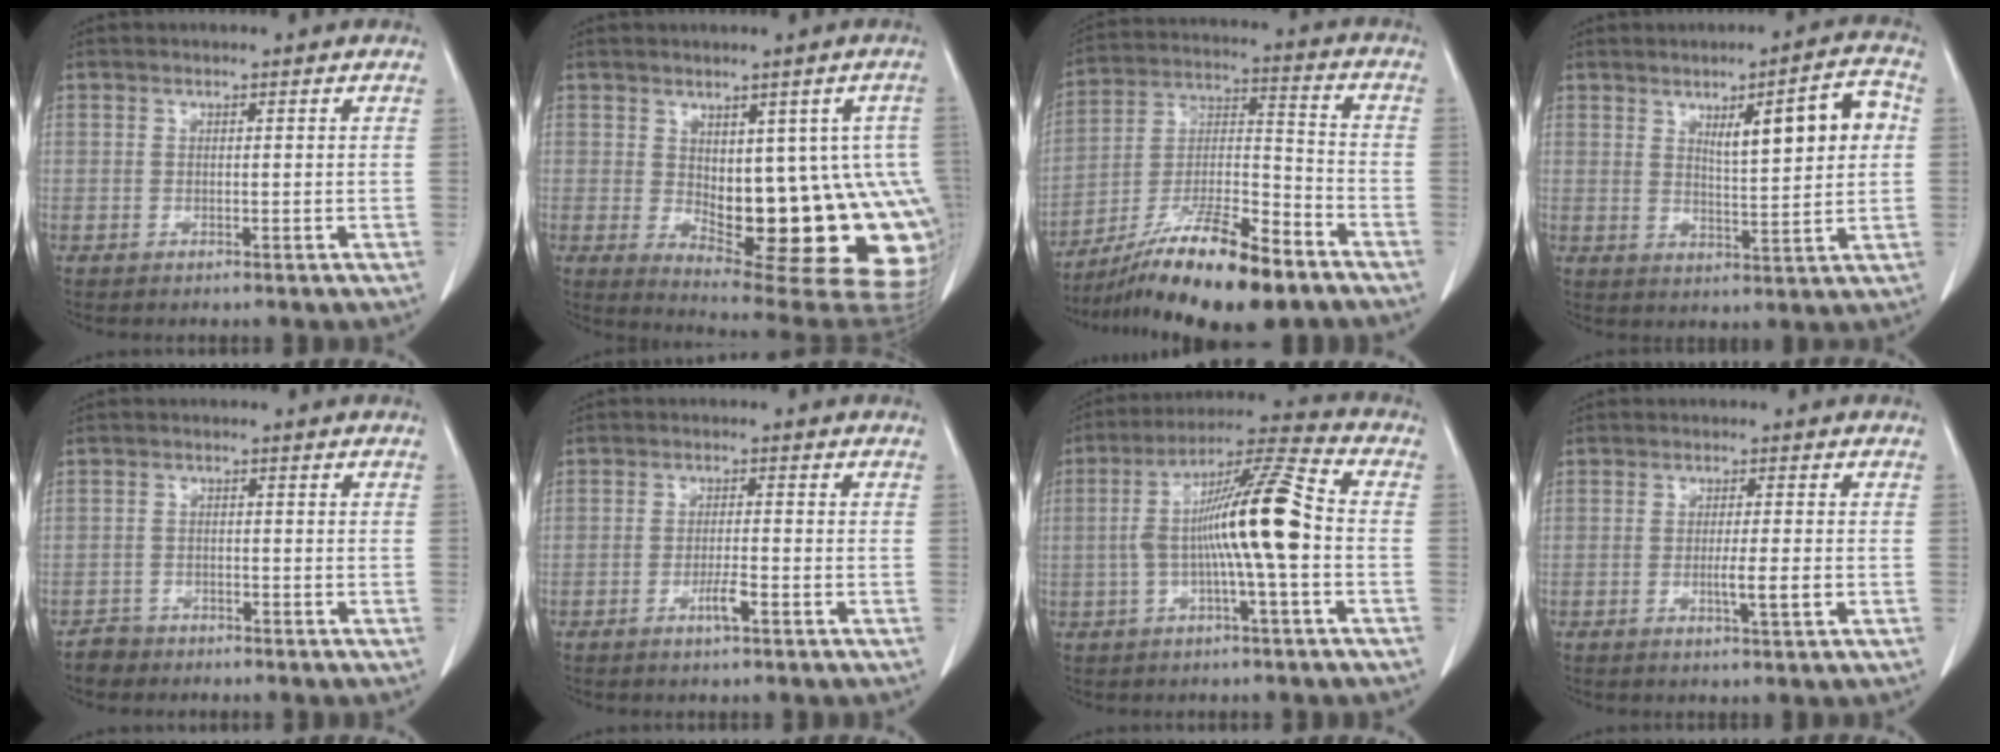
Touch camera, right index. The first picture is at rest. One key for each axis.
{"total": 18.3, "fx": -2.2, "fy": 6.9, "fz": 16.8, "tx": -0.140, "ty": 0.010, "tz": -0.004}
{"total": 18.1, "fx": -12.8, "fy": 2.9, "fz": 12.5, "tx": -0.227, "ty": -0.015, "tz": -0.223}
{"total": 9.5, "fx": 2.5, "fy": 1.4, "fz": 9.0, "tx": -0.132, "ty": 0.011, "tz": 0.040}
{"total": 2.8, "fx": -2.3, "fy": 1.6, "fz": -0.2, "tx": -0.002, "ty": 0.006, "tz": -0.039}
{"total": 3.0, "fx": -1.5, "fy": 0.2, "fz": 2.5, "tx": -0.047, "ty": -0.002, "tz": -0.028}
{"total": 12.8, "fx": -1.3, "fy": 0.3, "fz": 12.8, "tx": -0.229, "ty": 0.024, "tz": -0.029}
{"total": 3.6, "fx": -0.9, "fy": -0.1, "fz": 3.4, "tx": -0.057, "ty": -0.005, "tz": -0.015}